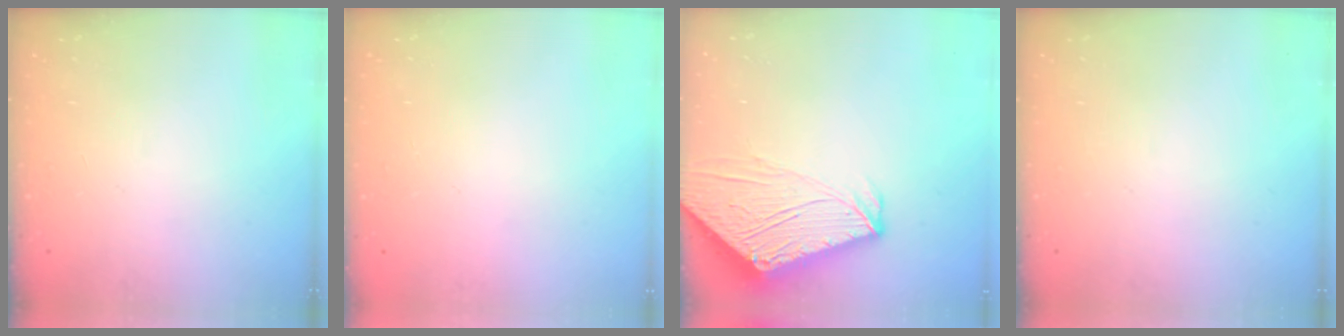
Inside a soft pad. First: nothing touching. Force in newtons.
{"total": 0.0}
{"total": 11.1, "press": 11.0, "slide": 1.6}
{"total": 0.0}